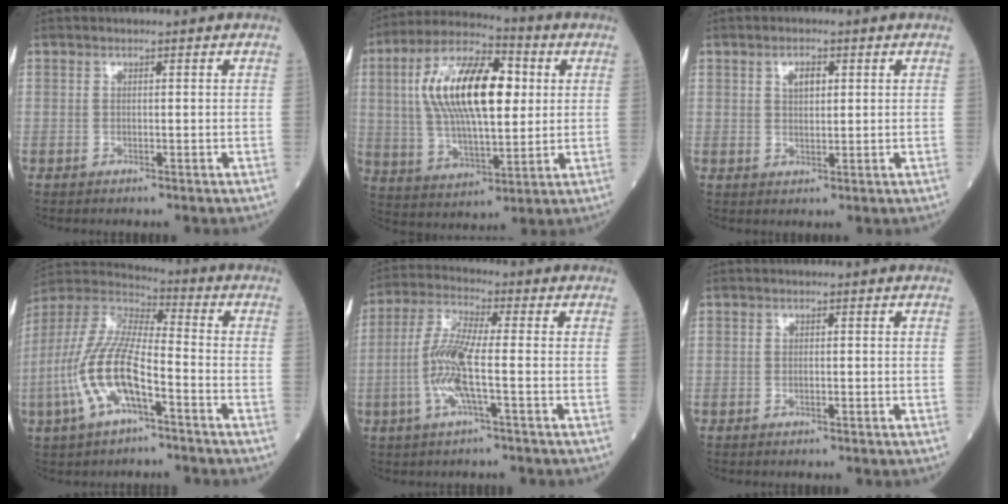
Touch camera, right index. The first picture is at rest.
{"total": 18.3, "force": [3.6, 6.9, 16.6], "torque": [-0.321, 0.025, 0.061]}
{"total": 2.7, "force": [1.1, 1.3, 2.1], "torque": [-0.037, 0.001, 0.019]}
{"total": 14.0, "force": [-5.1, 4.3, 12.3], "torque": [-0.276, 0.003, -0.097]}
{"total": 8.4, "force": [-1.8, 0.6, 8.2], "torque": [-0.176, 0.005, -0.040]}
{"total": 0.5, "force": [-0.1, 0.2, 0.5], "torque": [-0.011, 0.001, 0.002]}